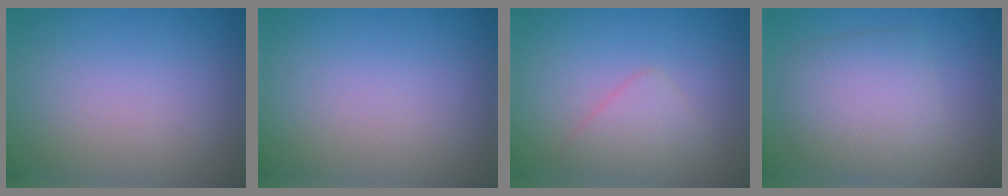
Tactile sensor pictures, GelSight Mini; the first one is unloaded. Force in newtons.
{"total": 0.0}
{"total": 2.2, "press": 2.2, "slide": 0.0}
{"total": 5.2, "press": 5.2, "slide": 0.3}